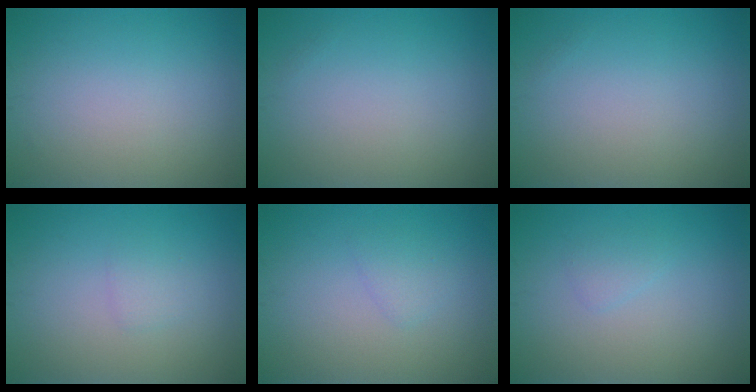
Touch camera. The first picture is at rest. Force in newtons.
{"total": 0.0}
{"total": 0.0}
{"total": 1.0, "press": 1.0, "slide": 0.1}
{"total": 1.2, "press": 1.1, "slide": 0.1}
{"total": 0.9, "press": 0.9, "slide": 0.1}